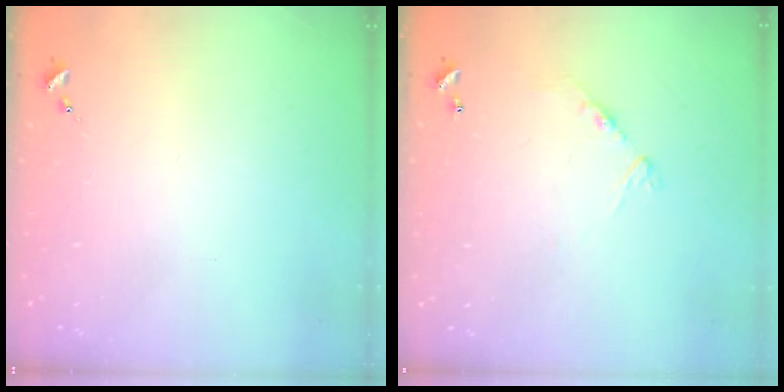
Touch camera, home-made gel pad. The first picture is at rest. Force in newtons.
{"total": 7.3, "press": 7.2, "slide": 0.6}